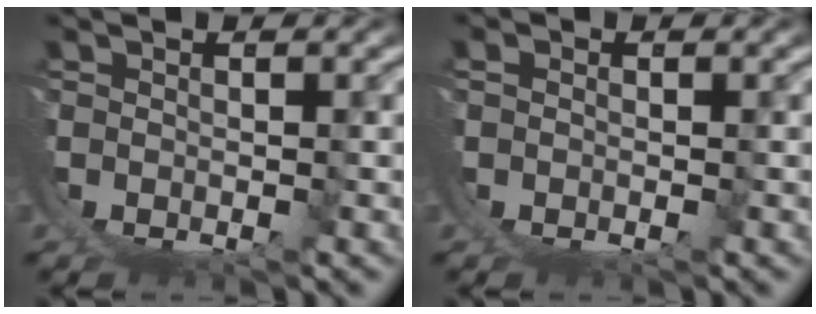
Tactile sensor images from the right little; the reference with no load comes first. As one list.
[{"total": 0.8, "force": [-0.5, 0.6, -0.1], "torque": [0.002, -0.001, -0.012]}]